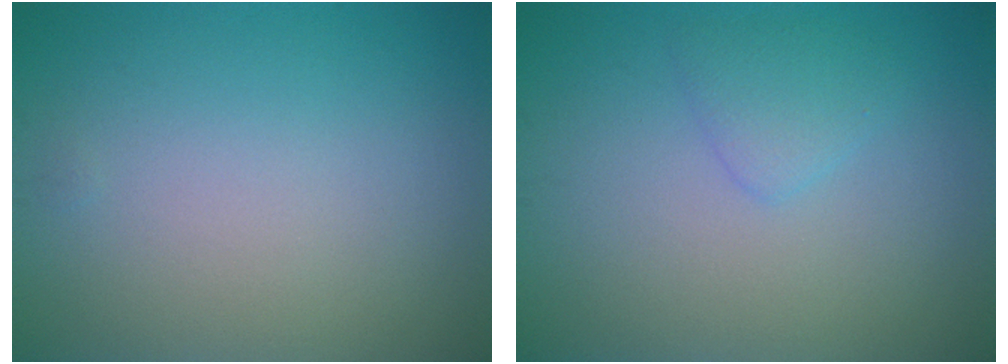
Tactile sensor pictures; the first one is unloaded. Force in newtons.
{"total": 1.6, "press": 1.6, "slide": 0.1}